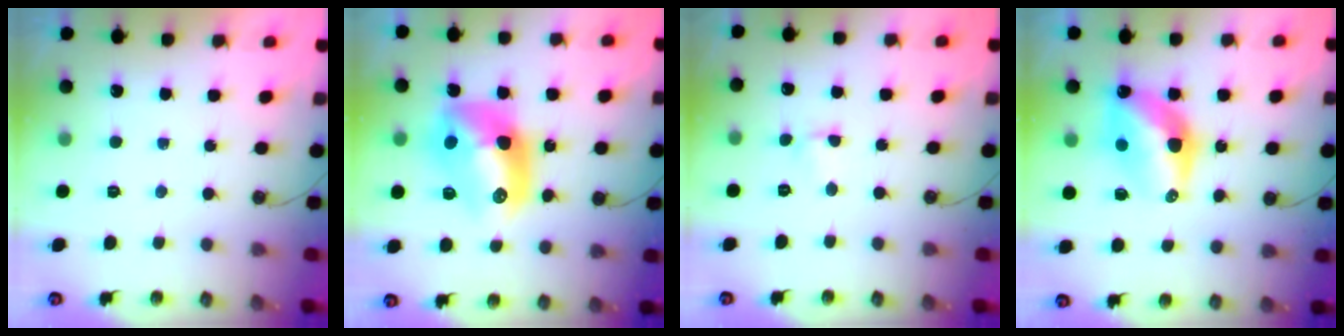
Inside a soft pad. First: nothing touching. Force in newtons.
{"total": 14.1, "press": 14.1, "slide": 1.0}
{"total": 1.4, "press": 1.4, "slide": 0.4}
{"total": 12.3, "press": 12.3, "slide": 1.0}